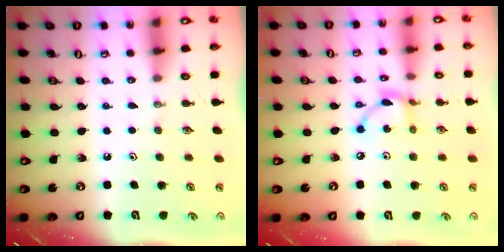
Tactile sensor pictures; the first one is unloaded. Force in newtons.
{"total": 7.4, "press": 7.4, "slide": 0.2}